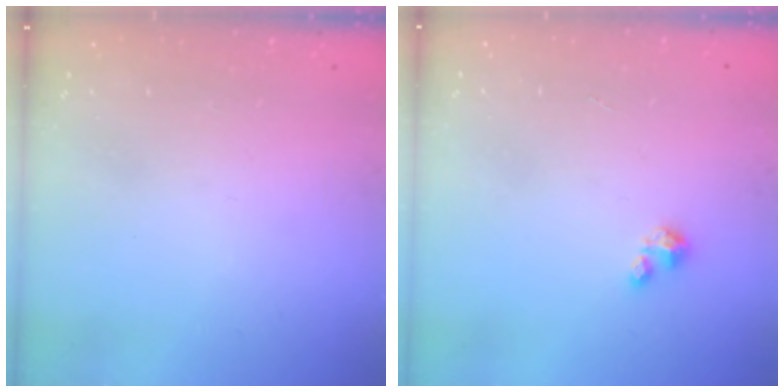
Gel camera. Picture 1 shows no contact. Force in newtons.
{"total": 0.9, "press": 0.9, "slide": 0.2}